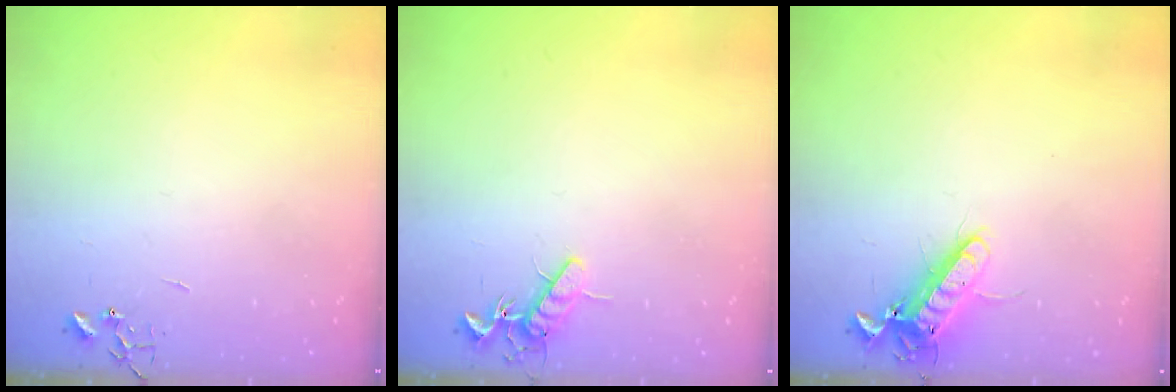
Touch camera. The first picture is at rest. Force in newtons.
{"total": 8.3, "press": 8.2, "slide": 1.0}
{"total": 12.4, "press": 12.3, "slide": 2.0}